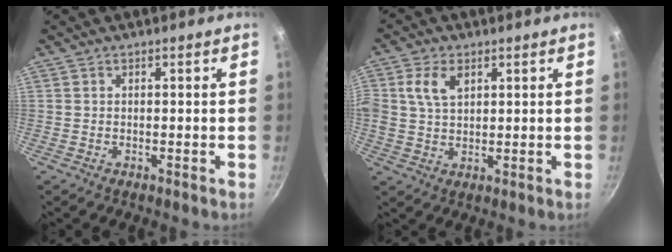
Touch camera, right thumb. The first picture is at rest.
{"total": 6.4, "force": [2.4, 4.0, 4.4], "torque": [-0.079, -0.002, 0.042]}